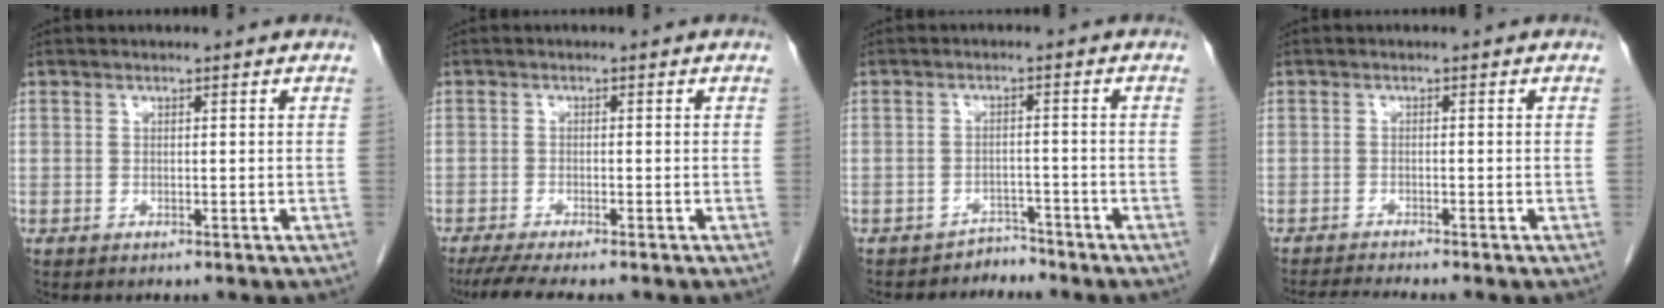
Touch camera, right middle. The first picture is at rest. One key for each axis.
{"total": 6.7, "fx": -5.5, "fy": 0.5, "fz": 3.8, "tx": -0.055, "ty": -0.016, "tz": -0.088}
{"total": 2.5, "fx": -2.3, "fy": 0.7, "fz": -0.8, "tx": 0.017, "ty": -0.002, "tz": -0.034}
{"total": 3.8, "fx": -3.5, "fy": -1.0, "fz": 1.1, "tx": -0.022, "ty": -0.017, "tz": -0.060}